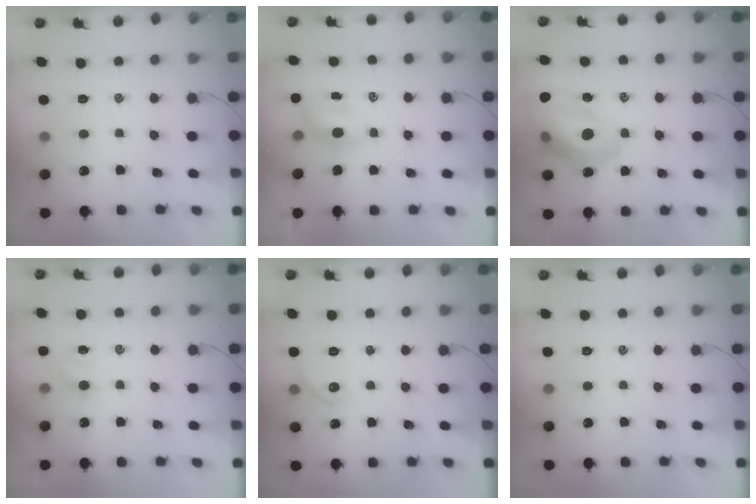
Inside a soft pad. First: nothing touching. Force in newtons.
{"total": 4.0, "press": 3.9, "slide": 0.9}
{"total": 19.7, "press": 19.2, "slide": 4.3}
{"total": 2.5, "press": 2.4, "slide": 0.8}
{"total": 6.1, "press": 6.0, "slide": 1.0}
{"total": 0.0}